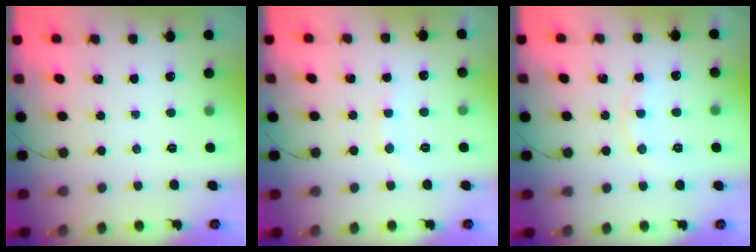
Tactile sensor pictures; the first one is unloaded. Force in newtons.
{"total": 7.8, "press": 7.7, "slide": 1.3}
{"total": 7.4, "press": 7.4, "slide": 0.7}